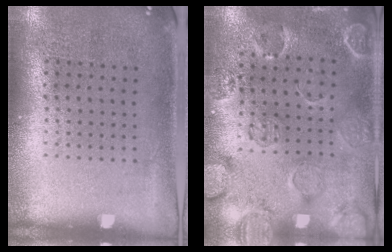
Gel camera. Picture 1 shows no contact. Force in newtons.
{"total": 2.5, "press": 1.8, "slide": 1.8}